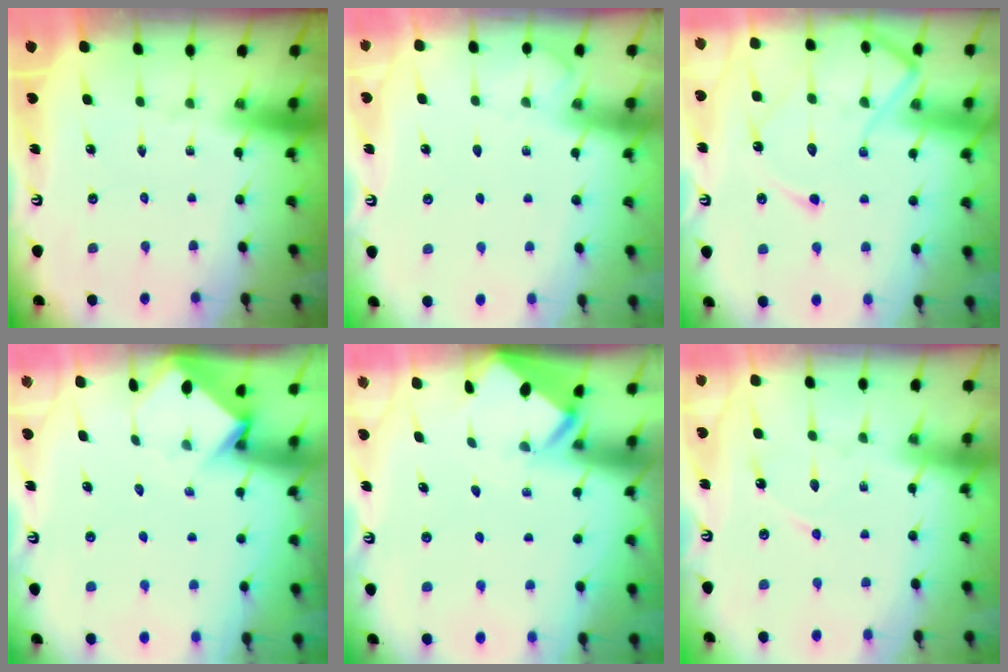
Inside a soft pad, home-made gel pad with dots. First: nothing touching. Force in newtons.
{"total": 2.3, "press": 2.3, "slide": 0.3}
{"total": 13.6, "press": 13.5, "slide": 1.3}
{"total": 3.7, "press": 3.7, "slide": 0.2}
{"total": 2.5, "press": 2.5, "slide": 0.2}
{"total": 5.5, "press": 5.5, "slide": 0.7}